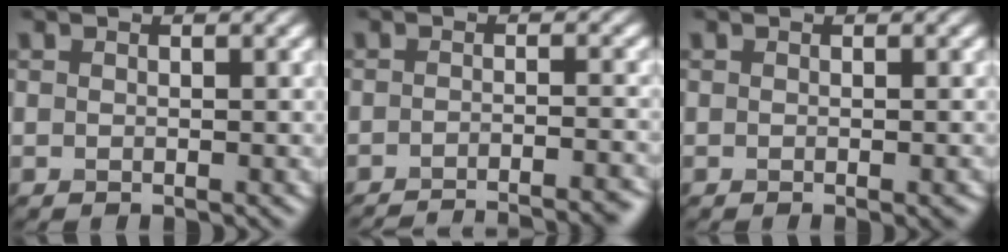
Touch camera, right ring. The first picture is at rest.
{"total": 7.7, "force": [-6.9, 1.6, 3.0], "torque": [-0.016, 0.005, -0.080]}
{"total": 1.2, "force": [-0.5, 0.3, 1.0], "torque": [-0.008, -0.001, -0.007]}